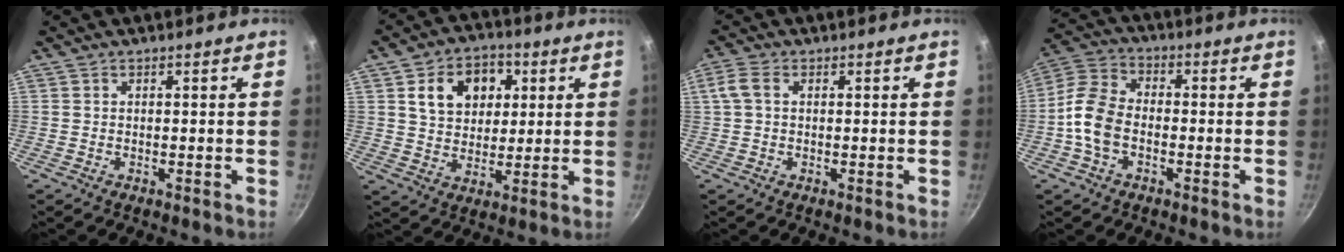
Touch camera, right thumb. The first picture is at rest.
{"total": 12.1, "force": [3.7, 9.2, 6.9], "torque": [-0.079, 0.004, 0.056]}
{"total": 3.7, "force": [0.7, 2.4, 2.7], "torque": [-0.060, 0.011, 0.009]}
{"total": 9.4, "force": [-2.3, 6.2, 6.7], "torque": [-0.124, 0.034, -0.060]}